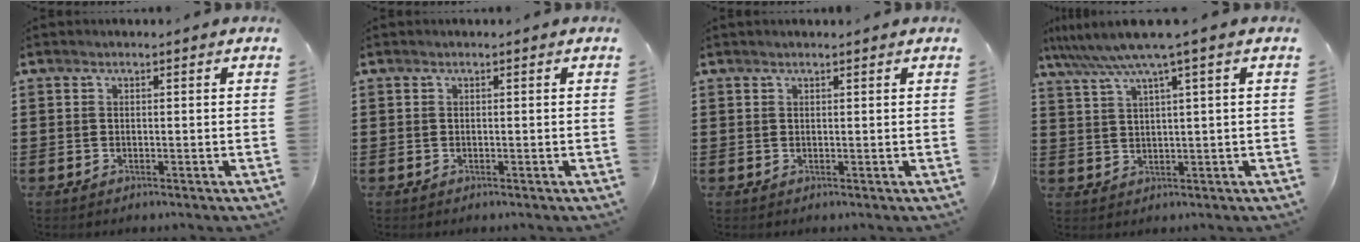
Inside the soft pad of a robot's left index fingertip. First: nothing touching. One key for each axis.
{"total": 0.0}
{"total": 0.7, "fx": 0.6, "fy": 0.0, "fz": 0.4, "tx": -0.009, "ty": -0.002, "tz": 0.012}
{"total": 5.6, "fx": 3.4, "fy": -0.5, "fz": 4.4, "tx": -0.097, "ty": -0.017, "tz": 0.055}